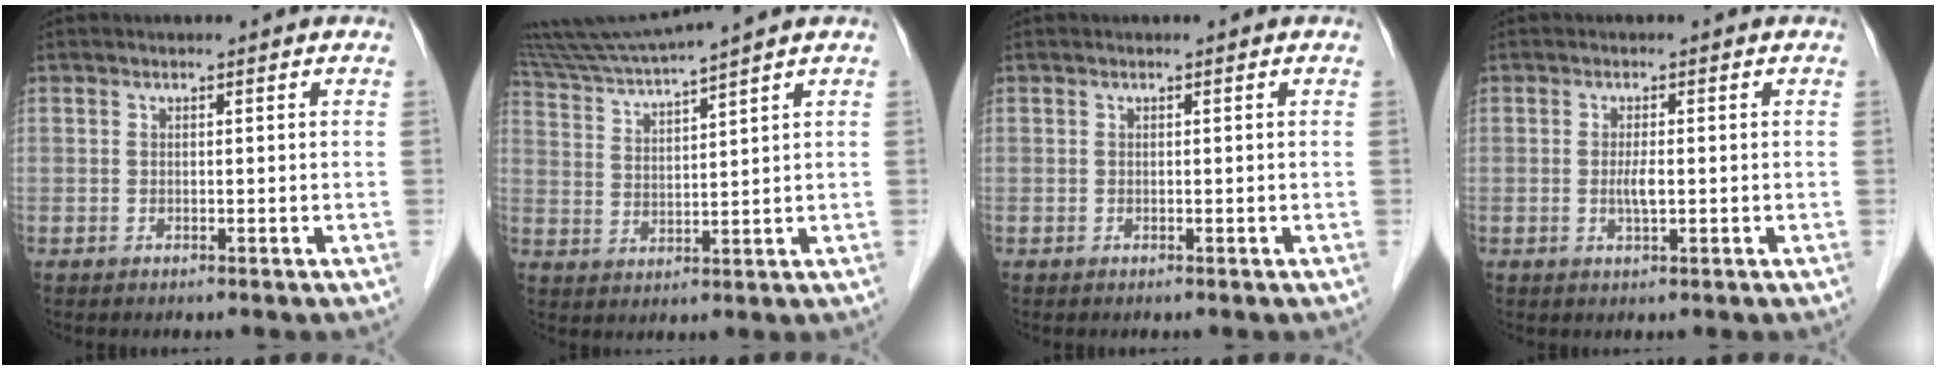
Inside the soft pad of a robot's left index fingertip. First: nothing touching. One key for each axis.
{"total": 8.4, "fx": 7.6, "fy": -2.2, "fz": 2.7, "tx": -0.059, "ty": 0.006, "tz": 0.151}
{"total": 0.0}
{"total": 1.8, "fx": -0.1, "fy": 0.3, "fz": 1.8, "tx": -0.038, "ty": -0.002, "tz": 0.000}